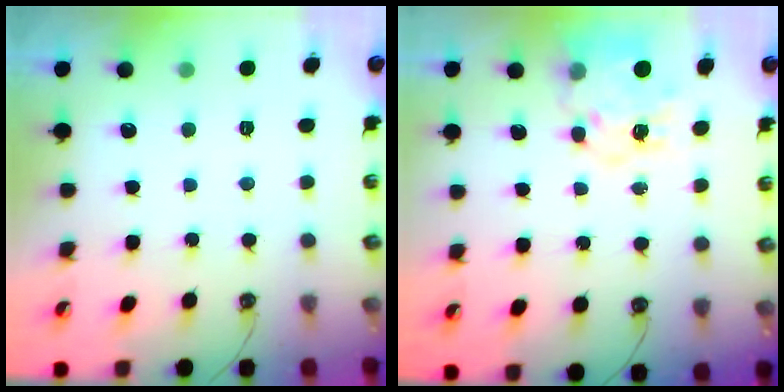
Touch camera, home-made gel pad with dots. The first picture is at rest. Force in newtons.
{"total": 11.5, "press": 11.5, "slide": 1.1}